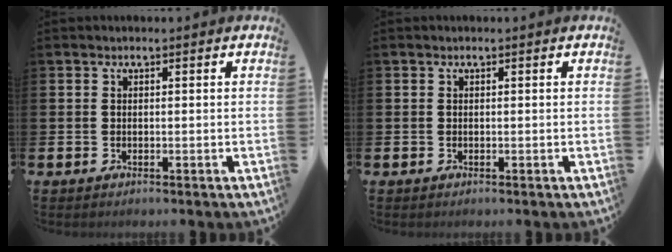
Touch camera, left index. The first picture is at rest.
{"total": 0.0}